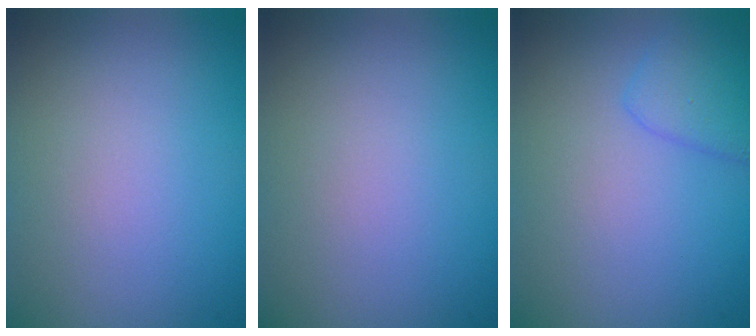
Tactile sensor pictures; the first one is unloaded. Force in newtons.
{"total": 0.0}
{"total": 2.5, "press": 2.5, "slide": 0.2}